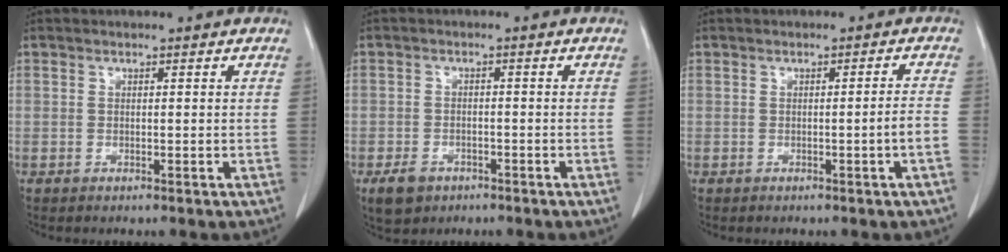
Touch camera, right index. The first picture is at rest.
{"total": 3.9, "force": [-2.3, 2.9, 1.5], "torque": [-0.027, 0.003, -0.026]}
{"total": 2.4, "force": [-1.0, -0.7, 2.1], "torque": [-0.031, -0.002, -0.017]}